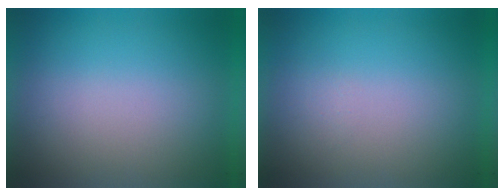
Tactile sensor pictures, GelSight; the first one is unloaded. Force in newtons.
{"total": 1.3}